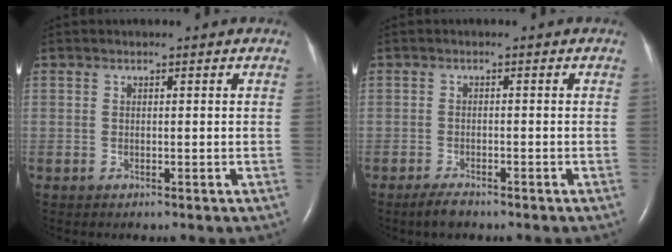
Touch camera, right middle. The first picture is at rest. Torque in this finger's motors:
{"motor_torque": [0.26, -0.24, 0.05, 0.01]}